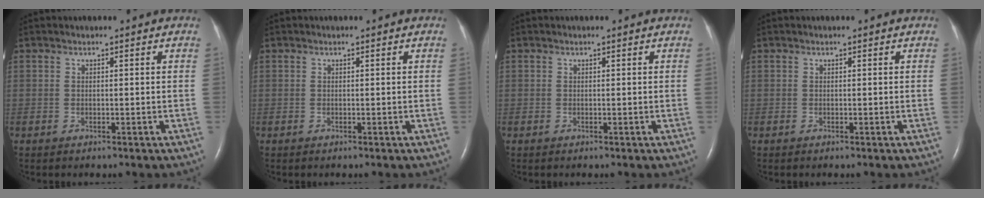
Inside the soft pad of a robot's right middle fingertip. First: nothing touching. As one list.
[{"total": 0.0}, {"total": 0.0}, {"total": 0.0}]